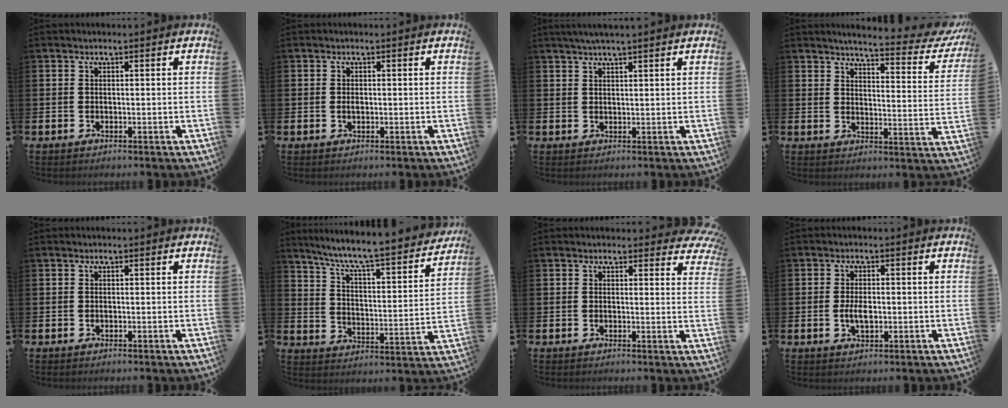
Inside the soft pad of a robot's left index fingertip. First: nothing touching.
{"total": 0.8, "force": [0.0, 0.4, 0.6], "torque": [-0.005, -0.001, -0.003]}
{"total": 2.4, "force": [2.1, -0.1, 1.1], "torque": [-0.018, -0.003, 0.037]}
{"total": 4.7, "force": [4.4, 0.5, 1.7], "torque": [-0.035, -0.044, 0.065]}
{"total": 0.0}
{"total": 7.6, "force": [6.9, 0.4, 3.3], "torque": [-0.088, -0.060, 0.109]}
{"total": 1.9, "force": [1.7, 0.7, 0.2], "torque": [0.002, -0.005, 0.029]}
{"total": 2.9, "force": [-0.2, 1.5, 2.5], "torque": [-0.031, -0.003, -0.007]}